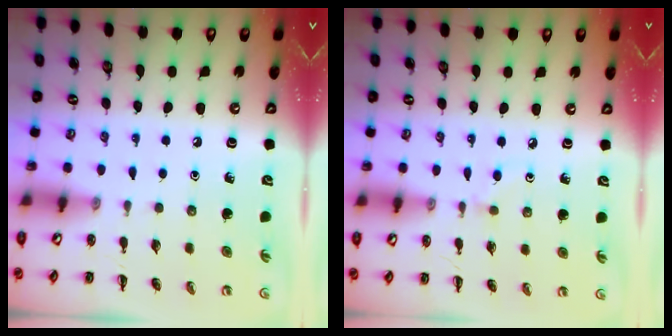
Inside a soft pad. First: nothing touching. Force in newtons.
{"total": 2.6, "press": 2.4, "slide": 1.1}